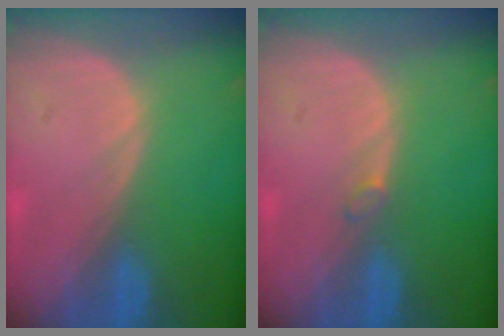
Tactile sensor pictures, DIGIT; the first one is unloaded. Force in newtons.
{"total": 0.9, "press": 0.8, "slide": 0.2}